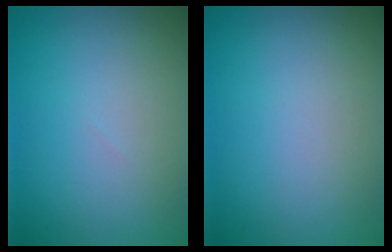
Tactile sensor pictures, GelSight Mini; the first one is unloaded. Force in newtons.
{"total": 0.0}